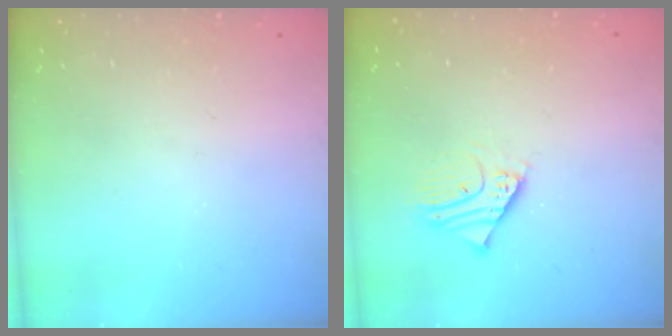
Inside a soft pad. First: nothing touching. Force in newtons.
{"total": 2.9, "press": 2.9, "slide": 0.3}